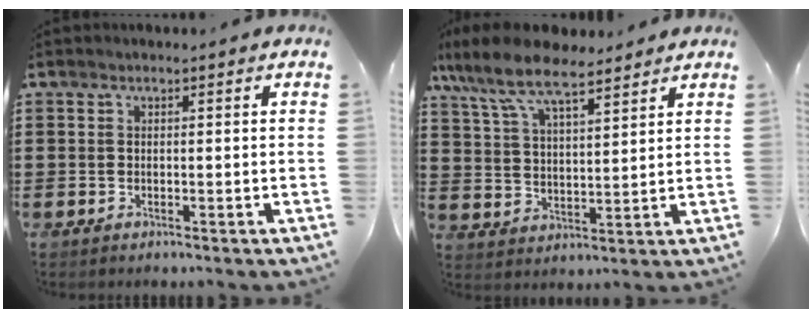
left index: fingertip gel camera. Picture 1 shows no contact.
{"total": 9.1, "force": [7.3, 2.5, 4.7], "torque": [-0.118, -0.021, 0.132]}